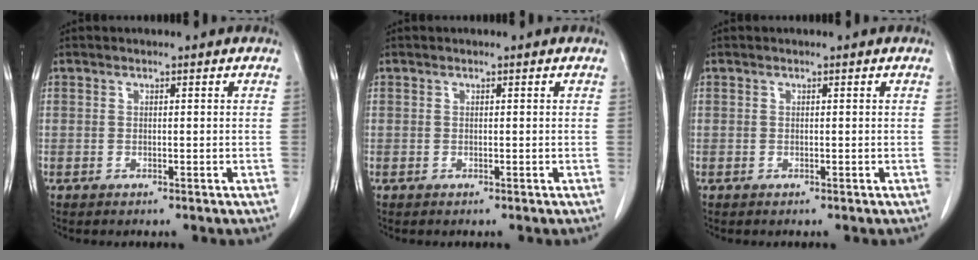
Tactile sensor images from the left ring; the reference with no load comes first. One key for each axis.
{"total": 0.0}
{"total": 0.0}